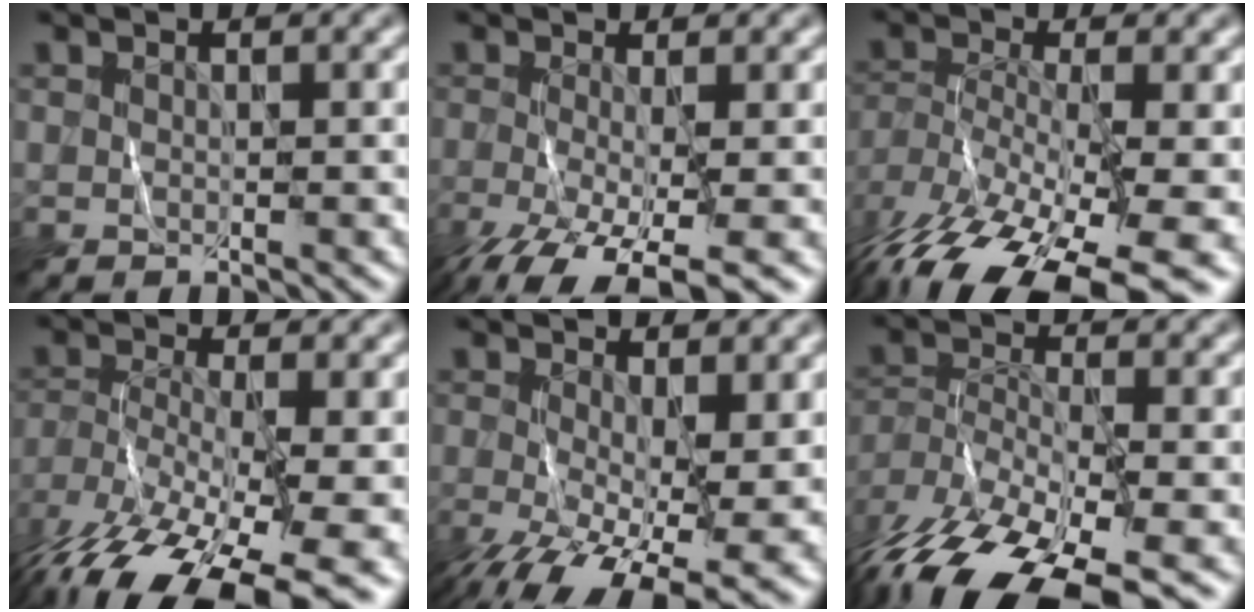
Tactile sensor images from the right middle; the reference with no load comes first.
{"total": 8.9, "force": [-4.6, 2.9, 7.0], "torque": [-0.140, -0.037, -0.070]}
{"total": 15.9, "force": [-10.1, 5.8, 10.9], "torque": [-0.223, -0.047, -0.142]}
{"total": 15.2, "force": [-9.7, 5.3, 10.5], "torque": [-0.206, -0.039, -0.138]}
{"total": 12.5, "force": [-4.1, 5.6, 10.4], "torque": [-0.191, -0.042, -0.054]}
{"total": 13.5, "force": [-9.5, 4.4, 8.5], "torque": [-0.183, -0.030, -0.155]}